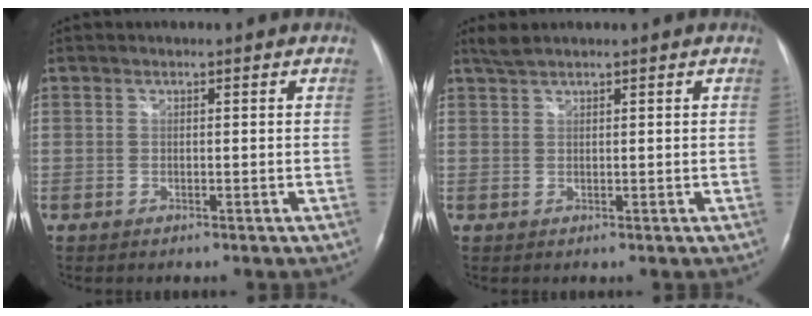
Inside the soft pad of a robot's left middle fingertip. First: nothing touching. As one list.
[{"total": 1.8, "force": [1.6, -0.1, 0.8], "torque": [-0.022, 0.012, 0.037]}]